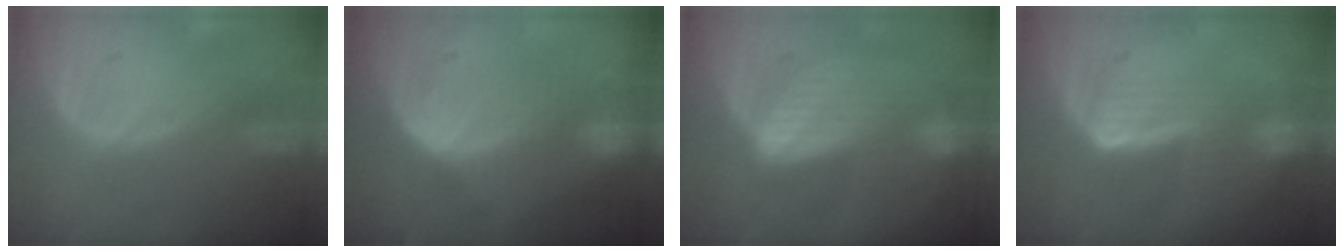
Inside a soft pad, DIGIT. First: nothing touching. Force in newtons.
{"total": 7.7, "press": 7.4, "slide": 2.2}
{"total": 6.9, "press": 6.2, "slide": 2.9}
{"total": 6.7, "press": 5.7, "slide": 3.6}